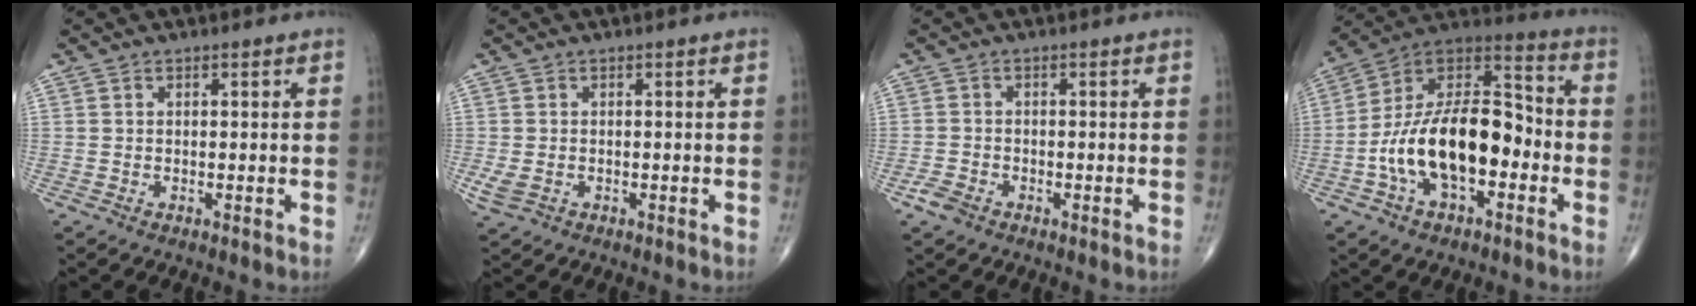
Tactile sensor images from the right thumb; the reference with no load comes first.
{"total": 2.5, "force": [-0.6, 1.8, 1.6], "torque": [-0.039, 0.000, -0.007]}
{"total": 2.6, "force": [-1.6, 1.6, 1.2], "torque": [-0.026, 0.005, -0.030]}
{"total": 20.6, "force": [-4.6, 10.8, 17.0], "torque": [-0.278, 0.051, -0.084]}